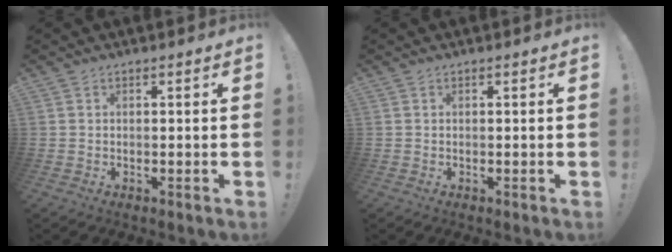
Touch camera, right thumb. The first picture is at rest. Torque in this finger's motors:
{"motor_torque": [-0.07, -0.05, -0.01, 0.01, 0.00]}